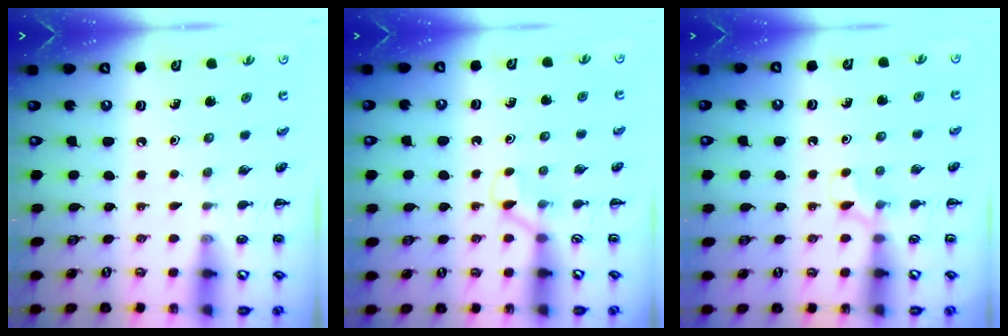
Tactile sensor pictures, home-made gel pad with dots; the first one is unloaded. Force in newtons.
{"total": 2.1, "press": 2.0, "slide": 0.8}
{"total": 4.2, "press": 4.0, "slide": 1.3}